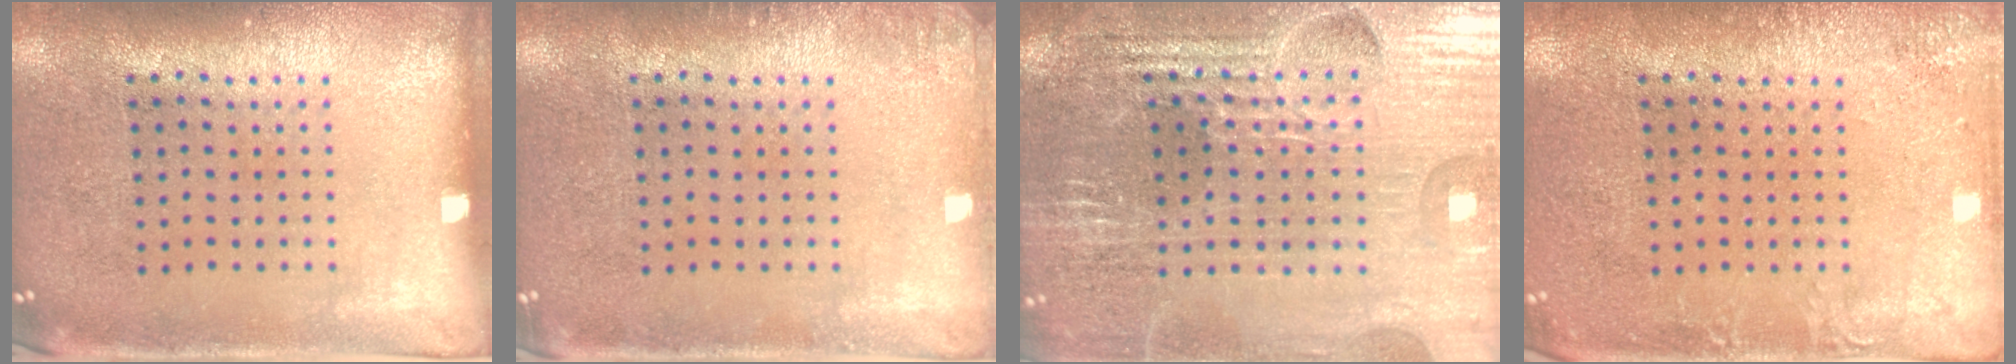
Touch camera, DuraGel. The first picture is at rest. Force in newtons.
{"total": 1.0, "press": 1.0, "slide": 0.2}
{"total": 4.4, "press": 4.2, "slide": 1.2}
{"total": 1.9, "press": 1.9, "slide": 0.2}